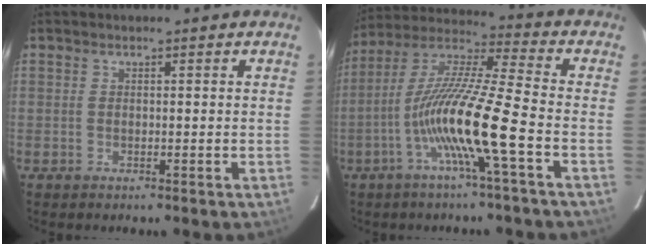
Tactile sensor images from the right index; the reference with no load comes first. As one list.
[{"total": 14.7, "force": [-5.8, -0.5, 13.5], "torque": [-0.257, -0.003, -0.118]}]